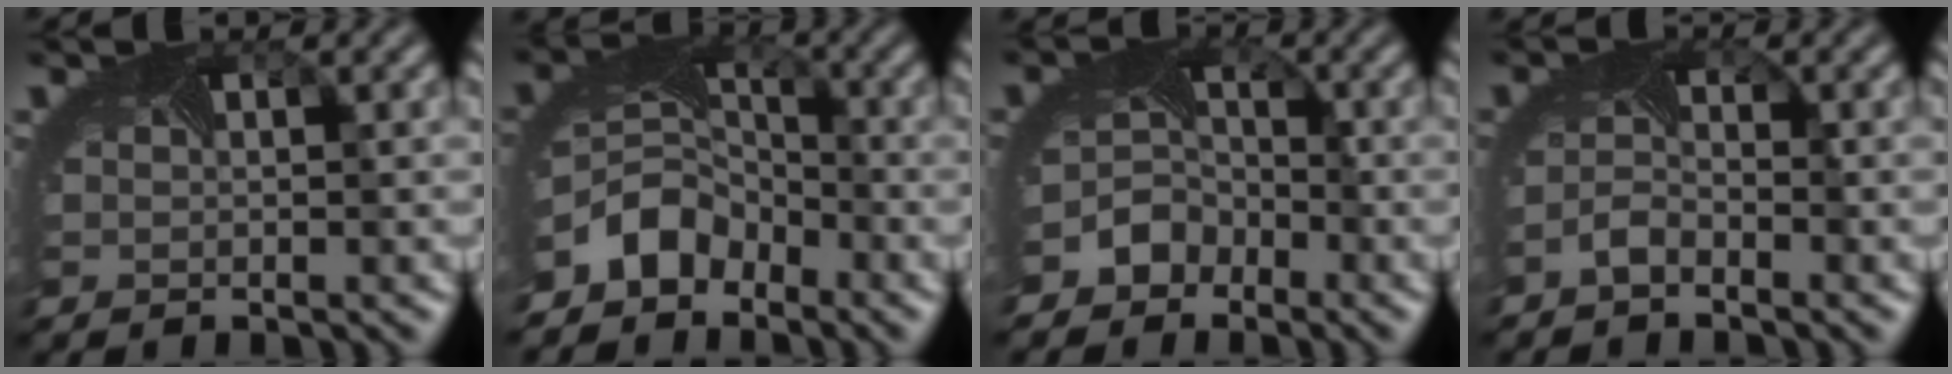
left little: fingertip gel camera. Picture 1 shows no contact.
{"total": 4.7, "force": [-3.4, 2.9, 1.4], "torque": [-0.025, -0.005, -0.076]}
{"total": 3.5, "force": [-2.4, 2.5, 0.5], "torque": [0.003, 0.003, -0.051]}
{"total": 1.7, "force": [-1.5, 0.5, 0.6], "torque": [-0.024, 0.000, -0.034]}